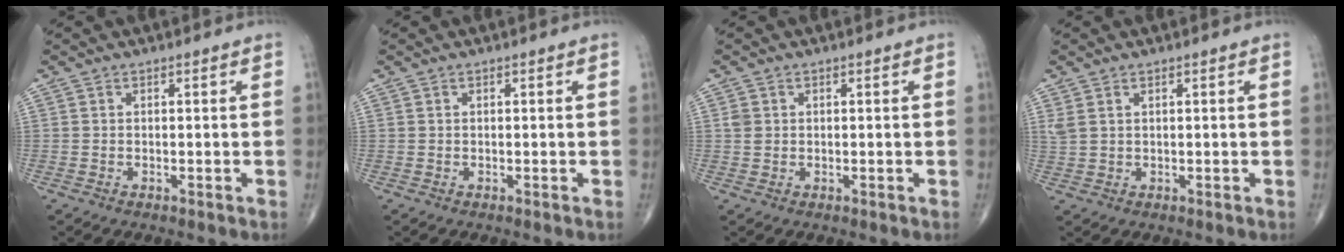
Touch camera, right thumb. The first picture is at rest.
{"total": 0.0}
{"total": 1.6, "force": [0.3, 1.4, 0.7], "torque": [-0.010, 0.001, 0.009]}
{"total": 2.0, "force": [1.1, 1.1, 1.3], "torque": [-0.036, 0.006, 0.032]}